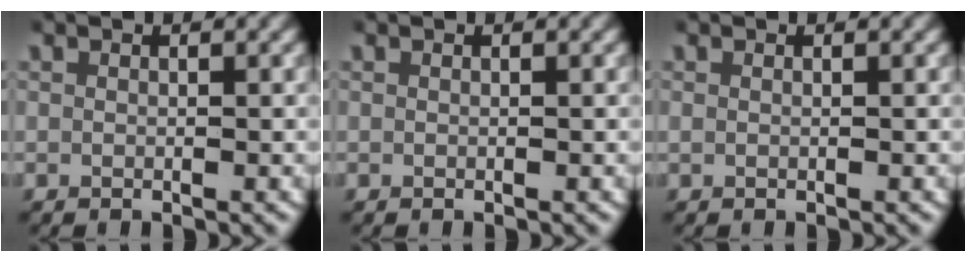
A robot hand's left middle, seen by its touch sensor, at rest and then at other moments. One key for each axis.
{"total": 0.0}
{"total": 0.0}